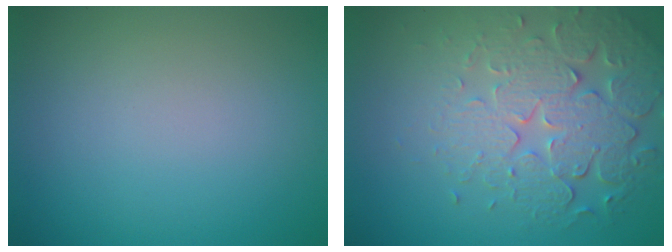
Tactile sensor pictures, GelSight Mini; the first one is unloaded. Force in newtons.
{"total": 6.4, "press": 4.9, "slide": 4.1}